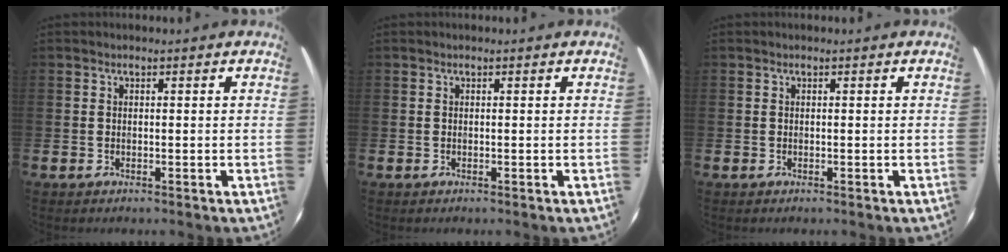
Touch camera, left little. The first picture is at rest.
{"total": 0.0}
{"total": 0.0}